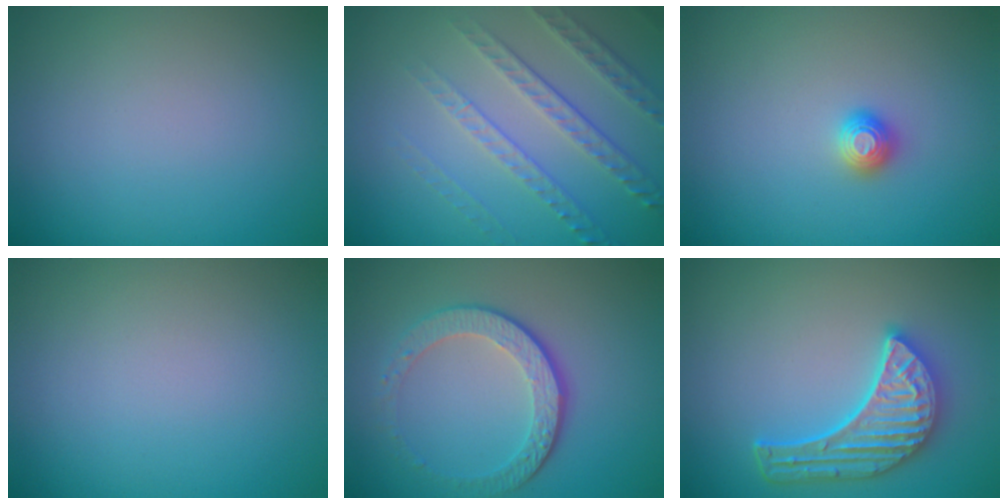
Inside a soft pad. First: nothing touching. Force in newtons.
{"total": 4.5, "press": 3.4, "slide": 3.0}
{"total": 1.1, "press": 1.1, "slide": 0.1}
{"total": 0.0}
{"total": 4.1, "press": 3.0, "slide": 2.8}
{"total": 5.3, "press": 4.4, "slide": 2.8}